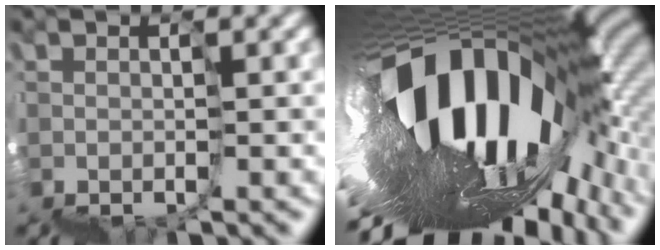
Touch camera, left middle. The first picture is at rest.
{"total": 16.9, "force": [1.8, 6.2, 15.6], "torque": [-0.260, 0.015, 0.022]}